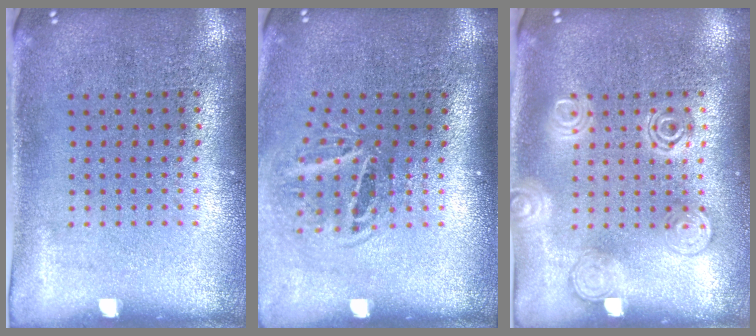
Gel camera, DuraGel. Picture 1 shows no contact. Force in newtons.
{"total": 1.8, "press": 1.2, "slide": 1.4}
{"total": 2.6, "press": 2.5, "slide": 0.3}